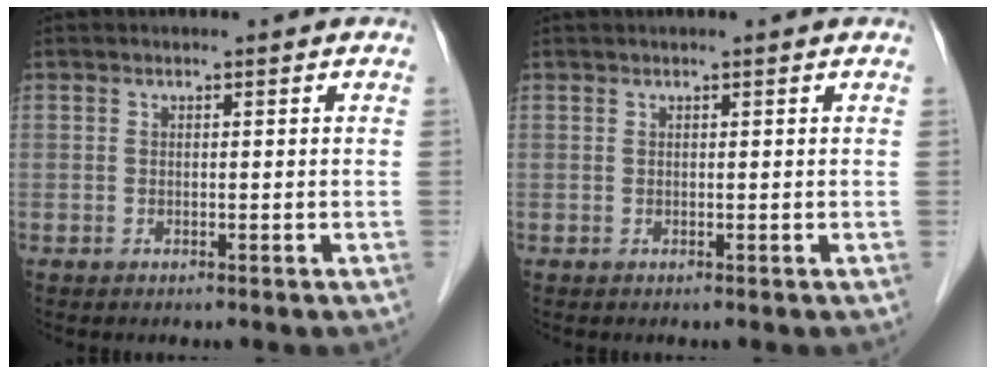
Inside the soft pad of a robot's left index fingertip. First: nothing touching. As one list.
[{"total": 2.5, "force": [2.3, -0.2, 0.8], "torque": [-0.012, 0.023, 0.031]}]